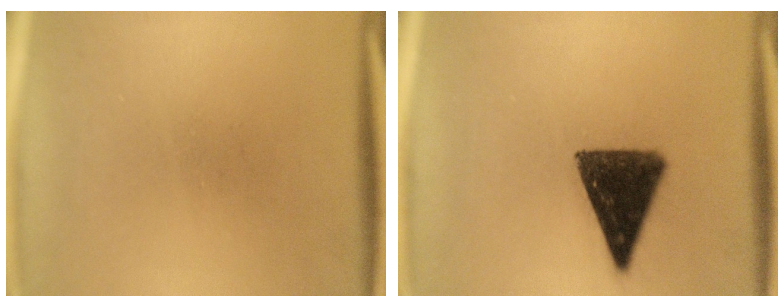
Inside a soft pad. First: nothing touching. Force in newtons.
{"total": 12.4}